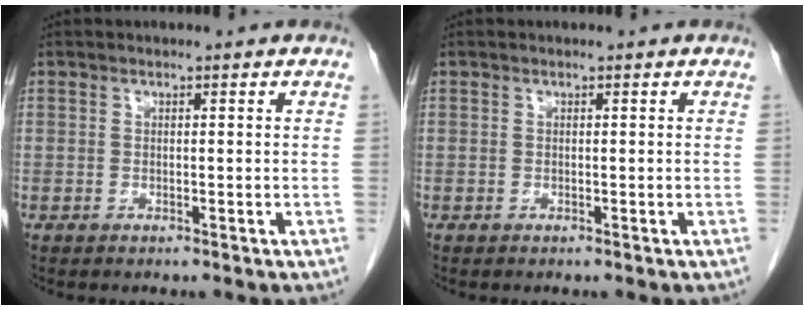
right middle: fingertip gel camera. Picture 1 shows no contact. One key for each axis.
{"total": 0.0}